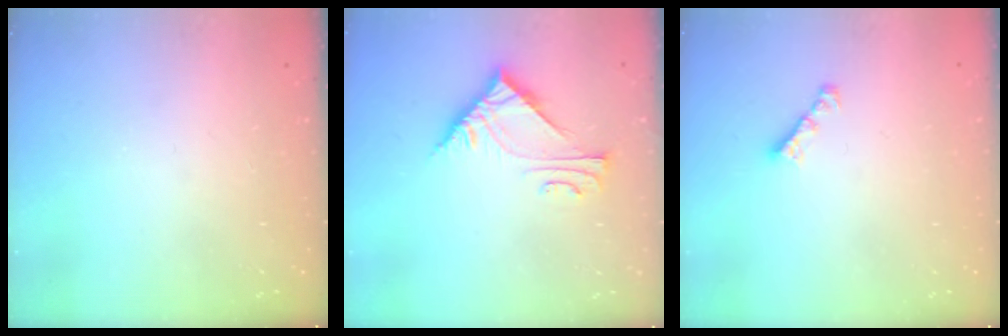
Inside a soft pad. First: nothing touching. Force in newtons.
{"total": 7.2, "press": 7.2, "slide": 0.3}
{"total": 1.8, "press": 1.7, "slide": 0.7}